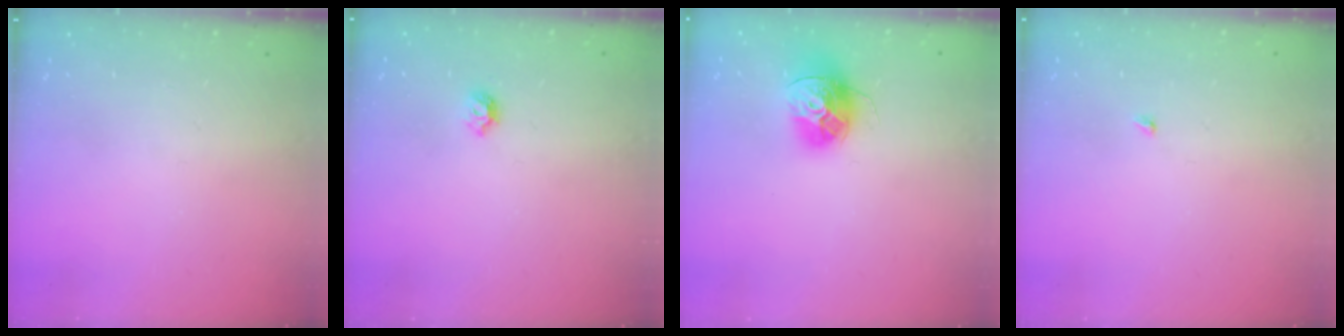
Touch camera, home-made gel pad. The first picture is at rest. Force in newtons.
{"total": 5.9, "press": 5.8, "slide": 0.9}
{"total": 15.0, "press": 14.9, "slide": 1.3}
{"total": 1.9, "press": 1.9, "slide": 0.3}